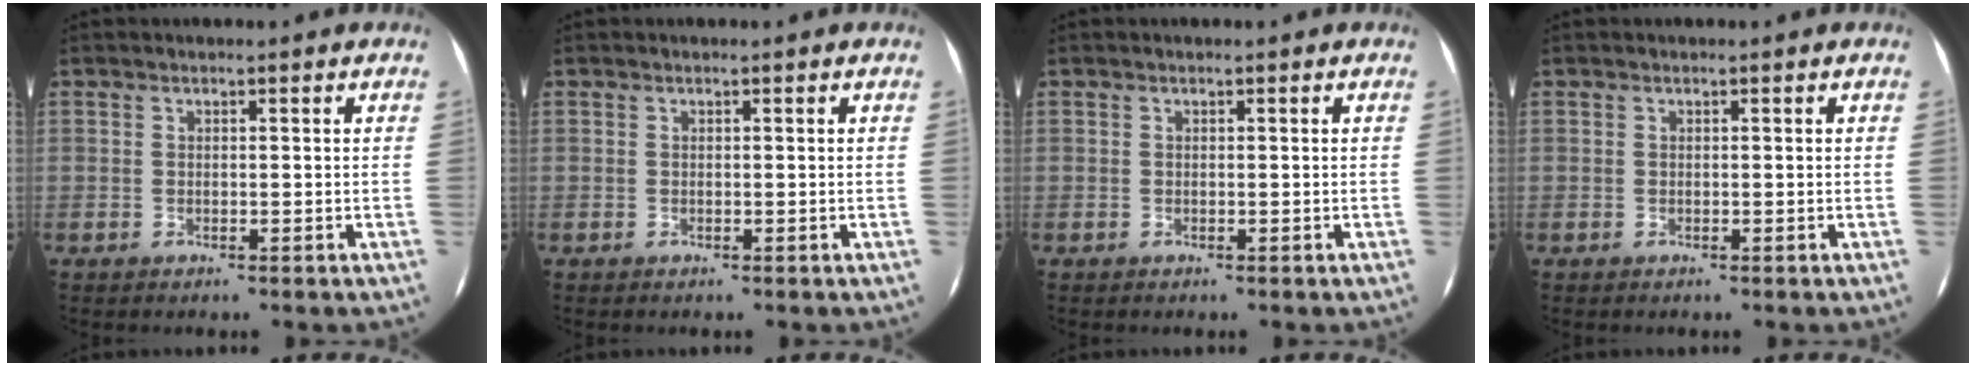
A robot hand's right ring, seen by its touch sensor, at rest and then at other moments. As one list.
[{"total": 0.0}, {"total": 0.0}, {"total": 0.0}]